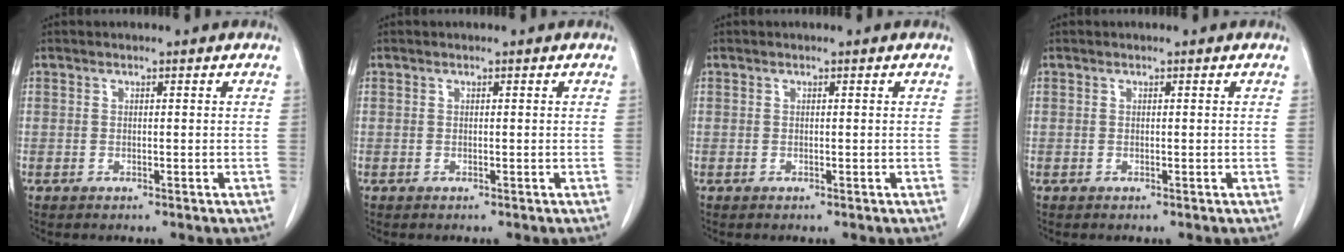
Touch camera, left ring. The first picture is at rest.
{"total": 0.0}
{"total": 0.0}
{"total": 0.0}